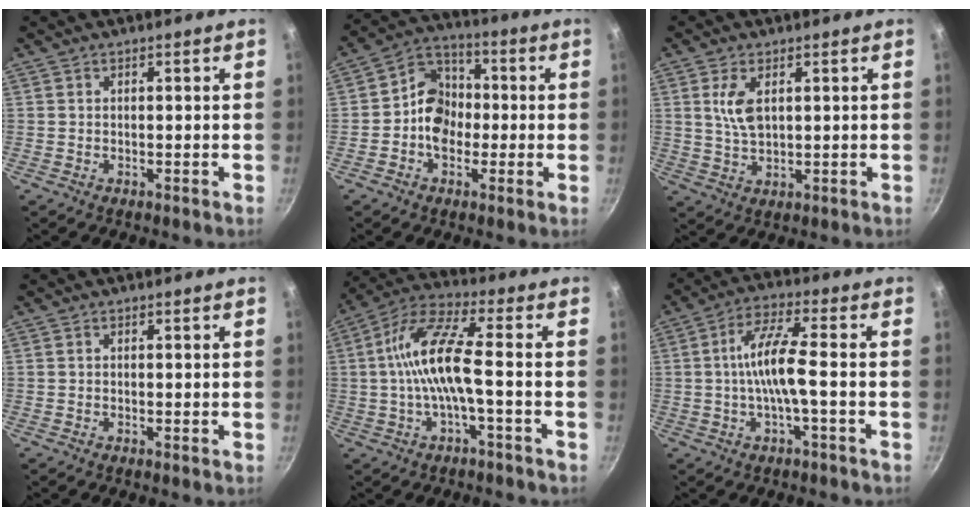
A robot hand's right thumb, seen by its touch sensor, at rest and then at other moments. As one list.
[{"total": 9.8, "force": [-0.8, 8.0, 5.5], "torque": [-0.049, 0.027, -0.034]}, {"total": 5.7, "force": [1.7, 3.0, 4.5], "torque": [-0.088, -0.012, 0.039]}, {"total": 0.0}, {"total": 11.6, "force": [-1.2, 2.6, 11.3], "torque": [-0.234, 0.033, -0.033]}, {"total": 8.5, "force": [-1.1, 1.3, 8.3], "torque": [-0.170, 0.025, -0.026]}]